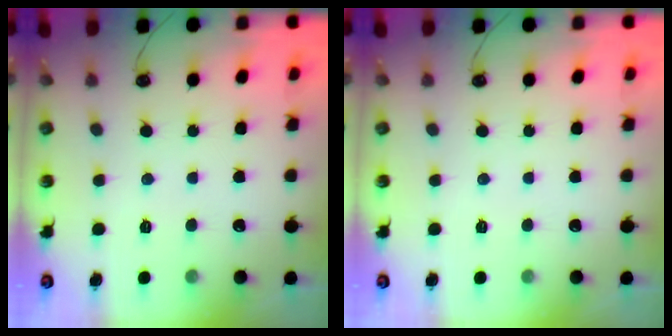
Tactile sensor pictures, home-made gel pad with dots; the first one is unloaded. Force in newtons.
{"total": 0.0}